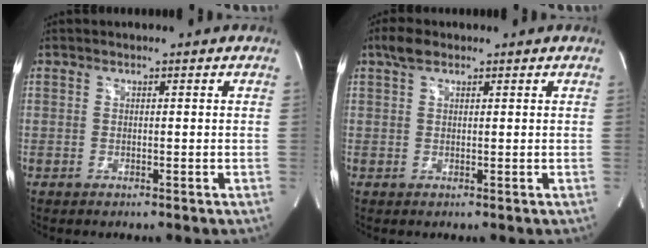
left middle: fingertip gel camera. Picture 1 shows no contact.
{"total": 2.5, "force": [1.7, 1.1, 1.4], "torque": [-0.035, 0.013, 0.033]}